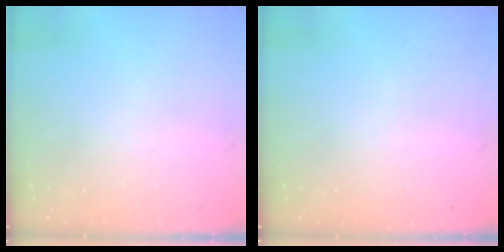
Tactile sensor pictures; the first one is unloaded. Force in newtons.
{"total": 0.0}